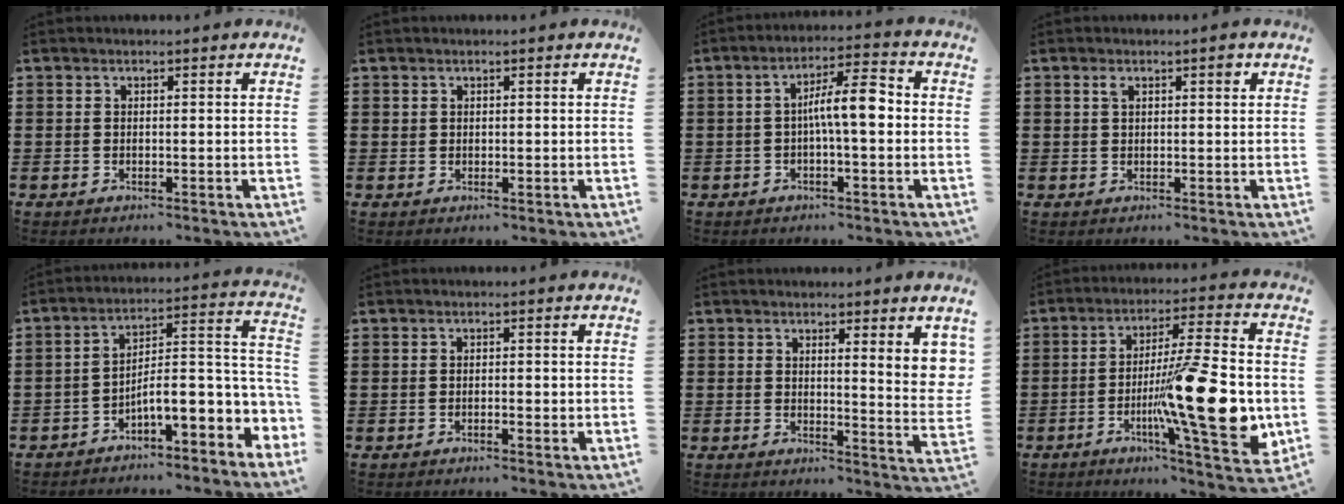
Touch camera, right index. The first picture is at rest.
{"total": 0.7, "force": [0.4, 0.5, 0.2], "torque": [-0.006, 0.003, 0.009]}
{"total": 7.5, "force": [-0.2, 1.8, 7.2], "torque": [-0.132, 0.012, -0.007]}
{"total": 2.1, "force": [1.0, 0.7, 1.7], "torque": [-0.029, 0.003, 0.014]}
{"total": 7.9, "force": [-3.4, 2.4, 6.7], "torque": [-0.101, -0.029, -0.069]}
{"total": 1.0, "force": [-0.4, 0.3, 0.9], "torque": [-0.016, -0.002, -0.006]}
{"total": 3.7, "force": [2.3, 0.1, 2.9], "torque": [-0.051, -0.015, 0.035]}
{"total": 17.9, "force": [-3.7, 3.6, 17.2], "torque": [-0.264, -0.016, -0.061]}